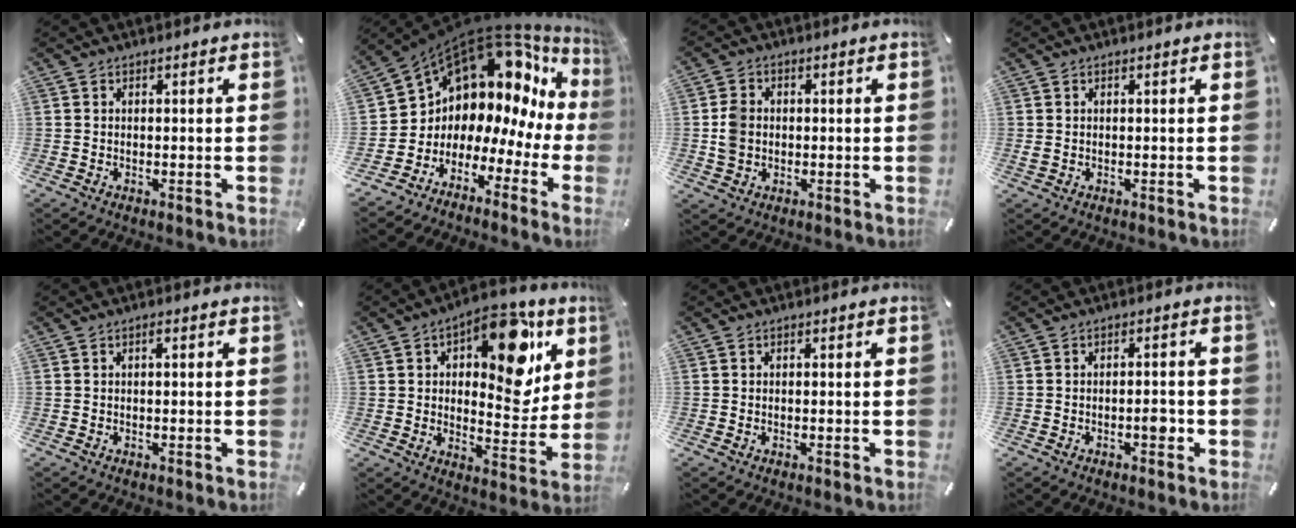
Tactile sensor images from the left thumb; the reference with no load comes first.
{"total": 11.5, "force": [8.0, 7.3, 3.8], "torque": [-0.071, -0.090, 0.152]}
{"total": 5.0, "force": [-0.3, 4.3, 2.6], "torque": [-0.047, 0.007, -0.005]}
{"total": 0.8, "force": [0.2, 0.5, 0.6], "torque": [-0.013, 0.001, 0.004]}
{"total": 0.9, "force": [0.1, 0.2, 0.9], "torque": [-0.018, 0.001, 0.002]}
{"total": 18.8, "force": [8.1, 9.8, 13.8], "torque": [-0.171, -0.046, 0.130]}
{"total": 0.5, "force": [-0.1, 0.3, 0.4], "torque": [-0.008, 0.000, -0.002]}
{"total": 3.5, "force": [-1.3, 1.5, 2.9], "torque": [-0.045, 0.010, -0.021]}